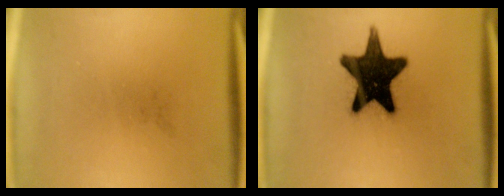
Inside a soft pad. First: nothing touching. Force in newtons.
{"total": 18.2}